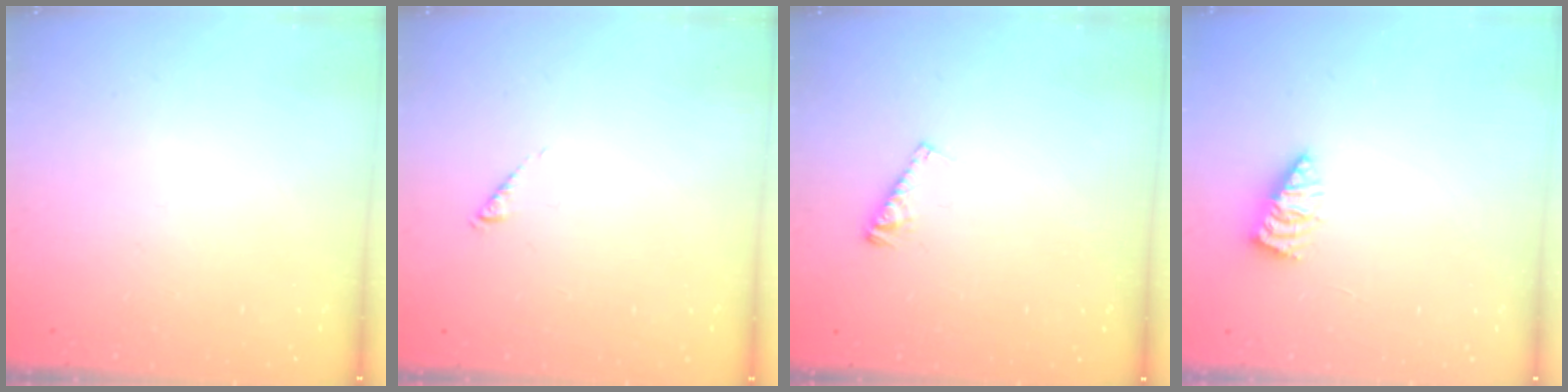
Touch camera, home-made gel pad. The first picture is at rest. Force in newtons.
{"total": 0.0}
{"total": 4.2, "press": 4.2, "slide": 0.4}
{"total": 2.8, "press": 2.7, "slide": 0.3}